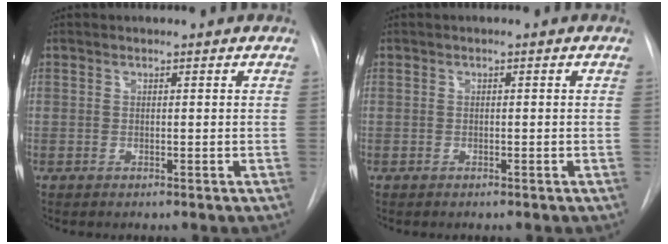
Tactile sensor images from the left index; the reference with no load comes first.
{"total": 0.0}